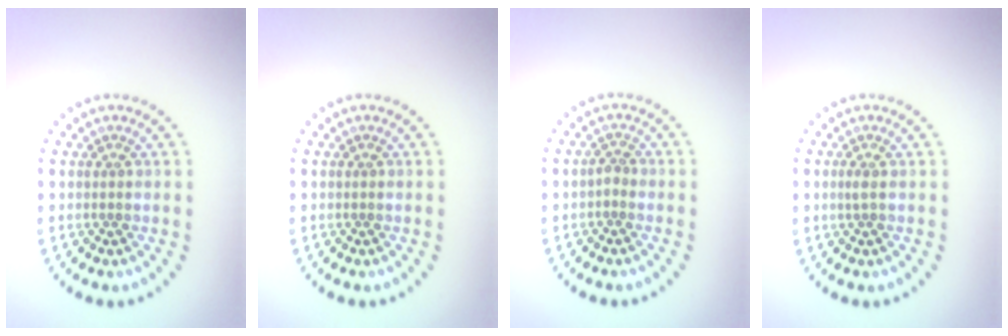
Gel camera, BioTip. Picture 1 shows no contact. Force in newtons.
{"total": 0.0}
{"total": 1.0, "press": 0.8, "slide": 0.6}
{"total": 0.6, "press": 0.5, "slide": 0.2}